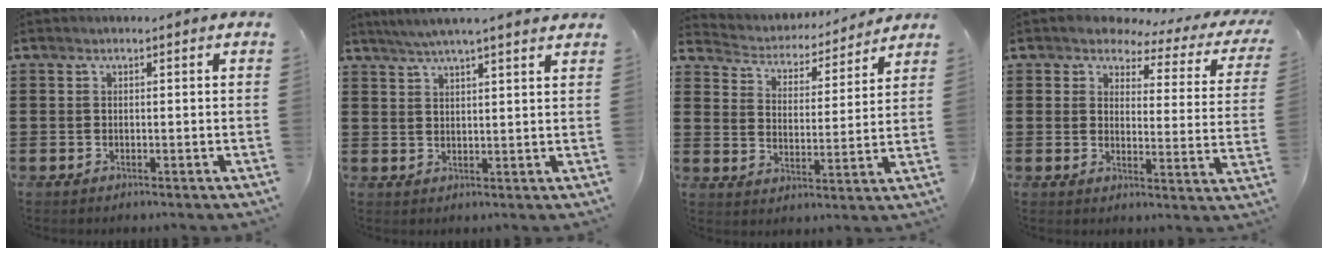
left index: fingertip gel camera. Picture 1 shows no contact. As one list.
[{"total": 3.8, "force": [3.3, -0.5, 1.7], "torque": [-0.043, -0.010, 0.059]}, {"total": 3.8, "force": [3.7, 0.4, 0.0], "torque": [-0.025, -0.032, 0.057]}, {"total": 3.2, "force": [2.5, 1.4, 1.5], "torque": [-0.047, -0.010, 0.038]}]